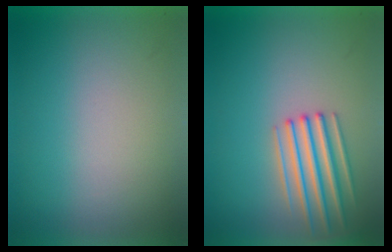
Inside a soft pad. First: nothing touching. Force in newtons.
{"total": 1.6}